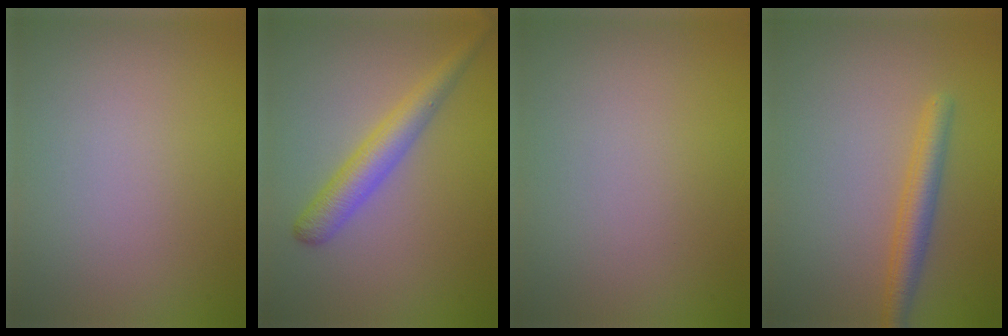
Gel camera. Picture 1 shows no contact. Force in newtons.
{"total": 2.8, "press": 2.8, "slide": 0.2}
{"total": 0.0}
{"total": 2.7, "press": 2.7, "slide": 0.1}